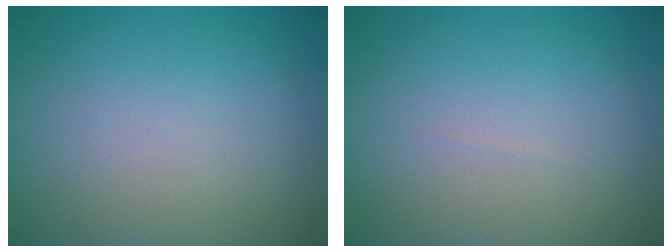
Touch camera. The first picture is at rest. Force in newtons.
{"total": 0.0}